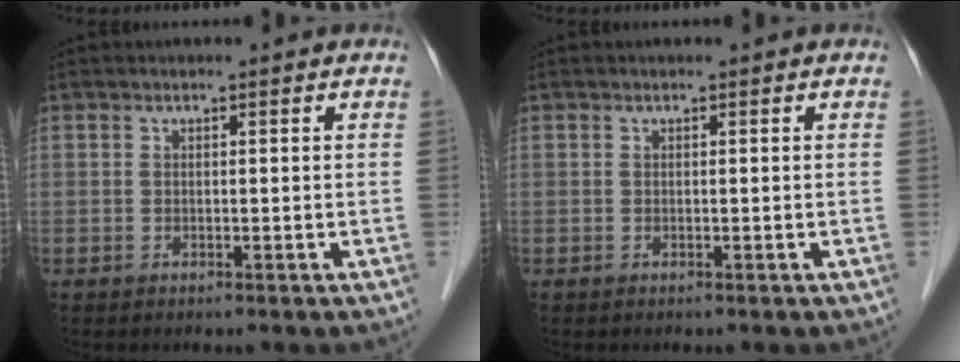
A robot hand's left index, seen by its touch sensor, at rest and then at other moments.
{"total": 0.0}